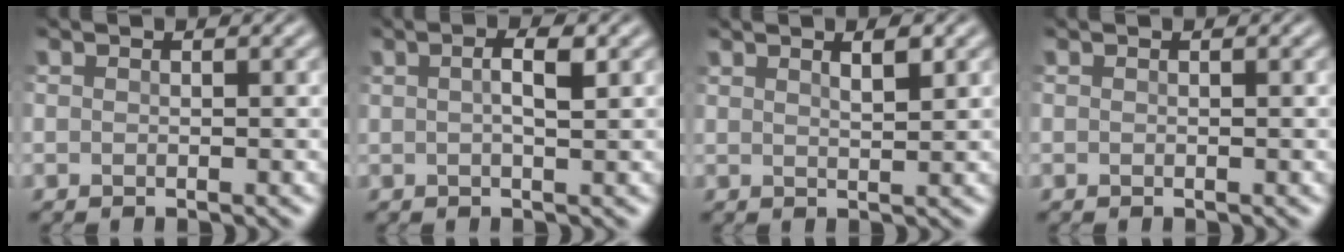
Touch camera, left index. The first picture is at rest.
{"total": 2.5, "force": [0.6, 0.7, 2.4], "torque": [-0.042, 0.000, 0.010]}
{"total": 2.1, "force": [1.3, 0.5, 1.6], "torque": [-0.023, 0.002, 0.019]}
{"total": 0.0}